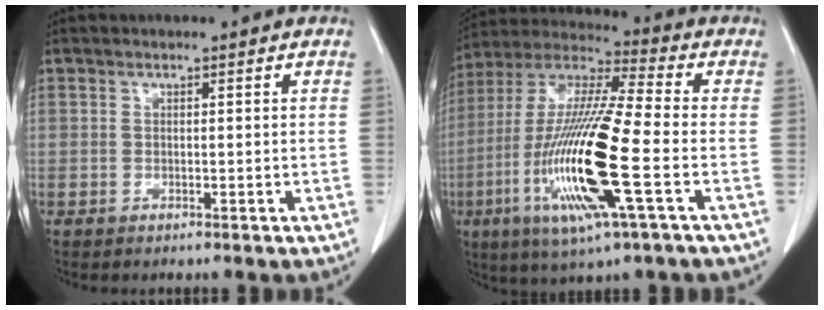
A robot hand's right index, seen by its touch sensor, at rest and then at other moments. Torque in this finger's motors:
{"motor_torque": [2.14, 0.00, 0.75, 0.20]}